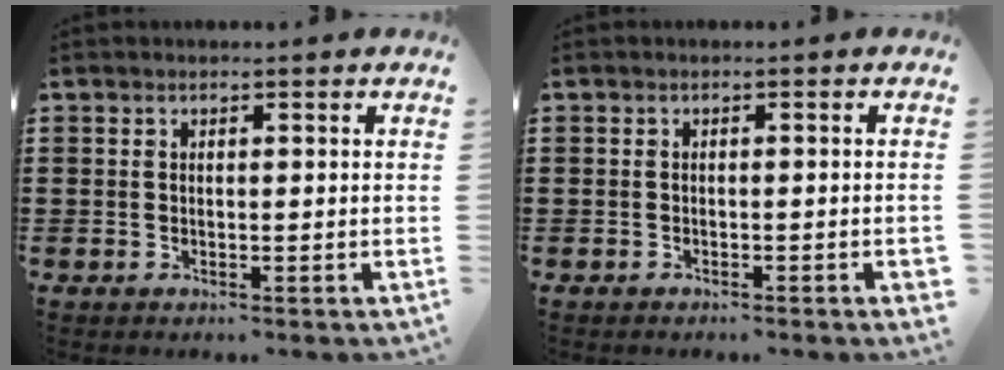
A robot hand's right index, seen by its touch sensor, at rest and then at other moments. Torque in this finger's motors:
{"motor_torque": [1.70, -0.44, 0.59, 0.00]}